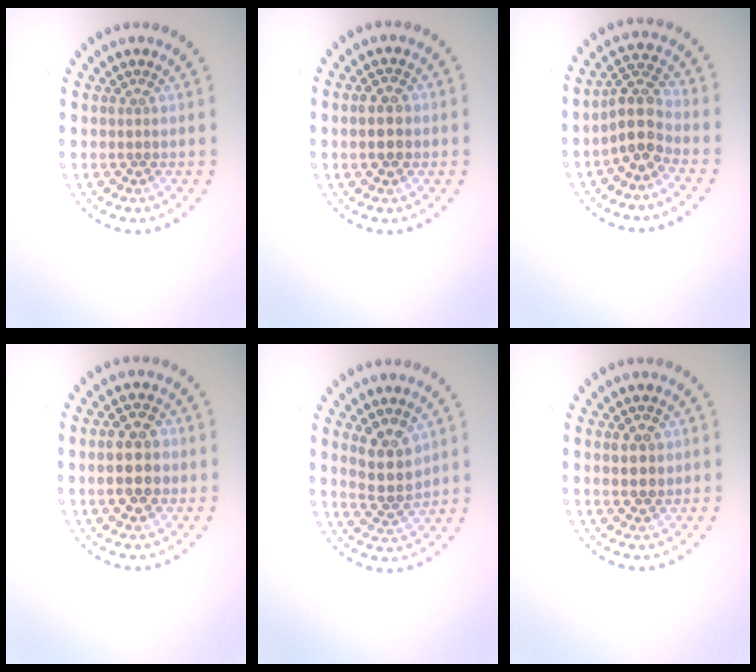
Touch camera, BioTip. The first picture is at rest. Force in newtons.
{"total": 2.6, "press": 2.6, "slide": 0.2}
{"total": 3.6, "press": 2.9, "slide": 2.2}
{"total": 4.4, "press": 4.4, "slide": 0.2}
{"total": 4.0, "press": 3.7, "slide": 1.5}
{"total": 2.4, "press": 2.3, "slide": 0.6}